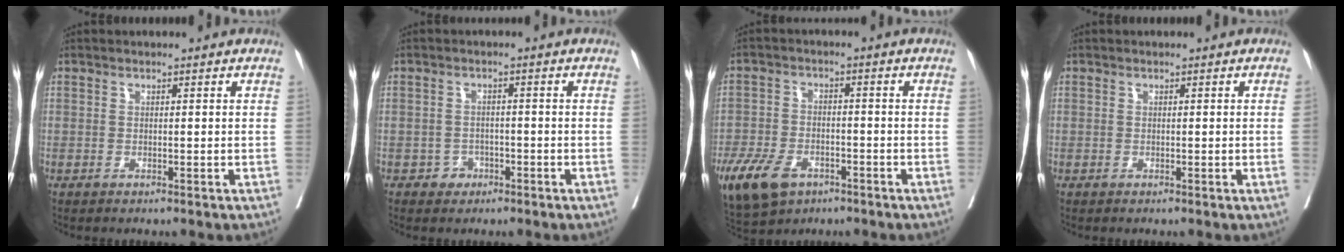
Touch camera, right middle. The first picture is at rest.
{"total": 2.2, "force": [-1.2, 1.8, 0.5], "torque": [-0.002, 0.009, -0.018]}
{"total": 11.1, "force": [-6.4, 6.6, 6.1], "torque": [-0.129, -0.003, -0.106]}
{"total": 0.6, "force": [-0.1, -0.3, 0.6], "torque": [-0.006, 0.001, -0.003]}